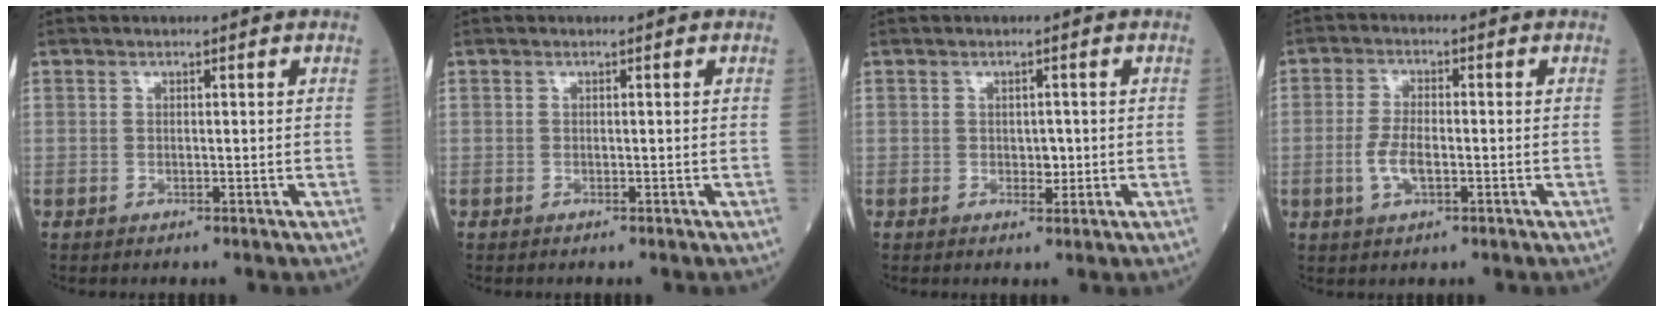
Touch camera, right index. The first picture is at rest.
{"total": 0.0}
{"total": 0.7, "force": [0.0, 0.5, 0.6], "torque": [-0.007, 0.000, -0.001]}
{"total": 4.5, "force": [-1.3, 1.6, 4.0], "torque": [-0.086, -0.001, -0.024]}